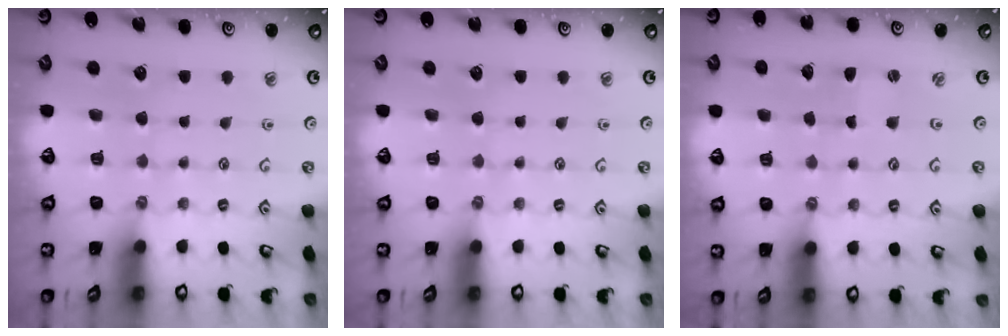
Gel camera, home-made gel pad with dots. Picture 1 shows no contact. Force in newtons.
{"total": 0.0}
{"total": 0.6, "press": 0.6, "slide": 0.0}